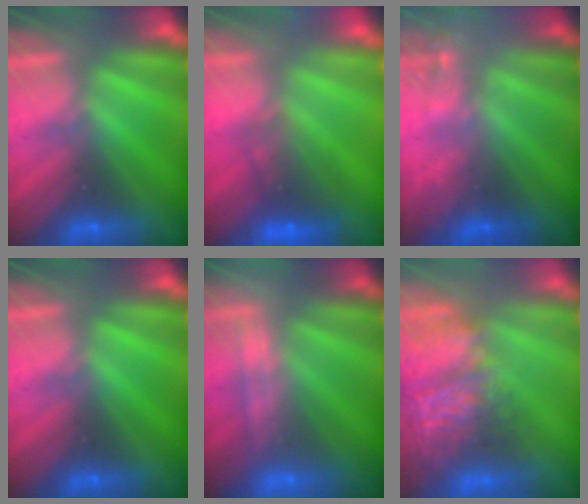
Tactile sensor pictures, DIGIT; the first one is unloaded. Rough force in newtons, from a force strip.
{"total": 5.6}
{"total": 2.2}
{"total": 0.0}
{"total": 2.2}
{"total": 9.6}